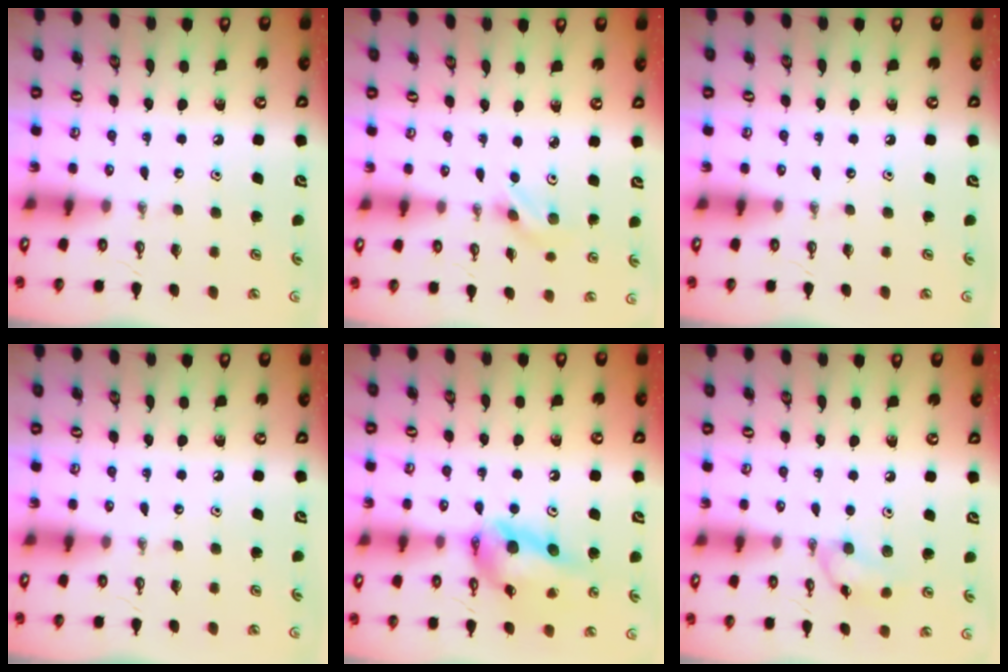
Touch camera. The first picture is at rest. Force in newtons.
{"total": 2.2, "press": 2.1, "slide": 0.7}
{"total": 0.0}
{"total": 0.0}
{"total": 13.9, "press": 13.8, "slide": 1.2}
{"total": 8.4, "press": 8.4, "slide": 0.4}